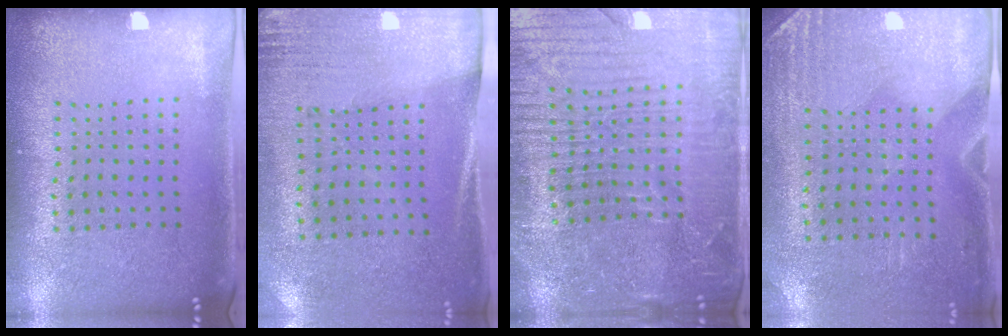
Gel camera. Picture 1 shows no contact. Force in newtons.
{"total": 2.7, "press": 2.4, "slide": 1.2}
{"total": 5.7, "press": 5.1, "slide": 2.6}
{"total": 2.9, "press": 2.5, "slide": 1.5}